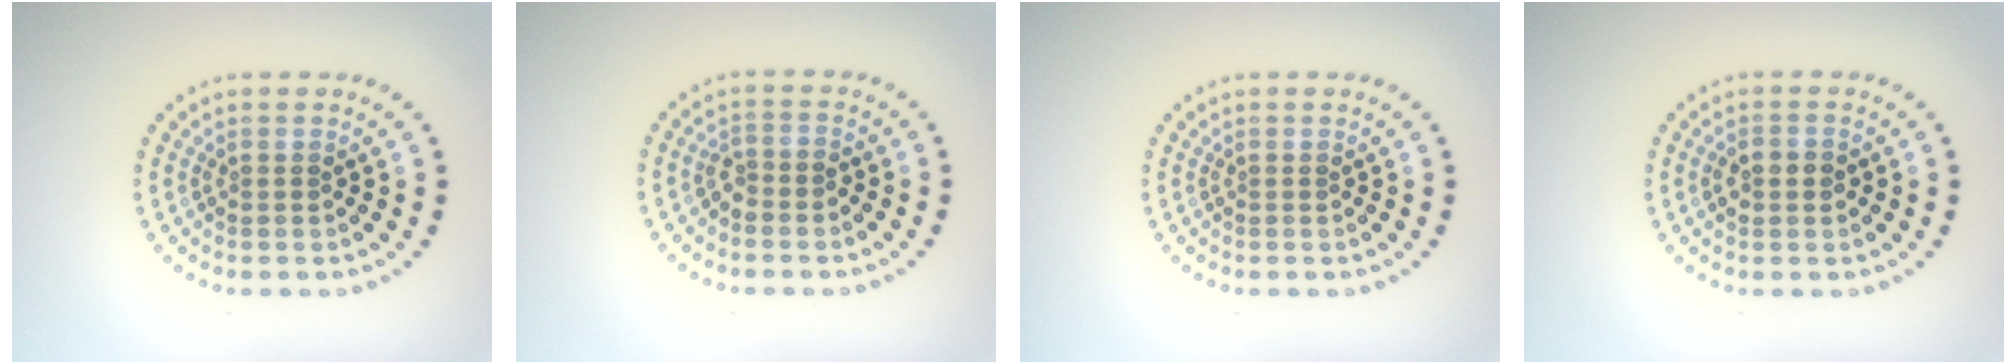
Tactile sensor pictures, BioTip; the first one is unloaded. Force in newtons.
{"total": 1.4, "press": 1.1, "slide": 0.8}
{"total": 0.0}
{"total": 2.2, "press": 2.2, "slide": 0.1}